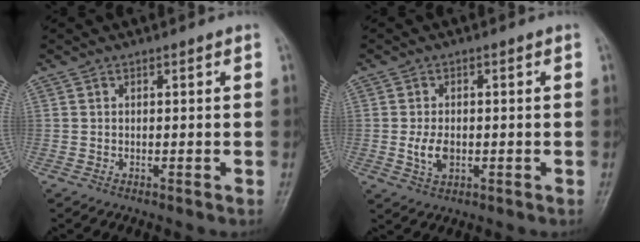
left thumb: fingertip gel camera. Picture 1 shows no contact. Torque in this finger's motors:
{"motor_torque": [0.42, 0.48, 0.52, 0.06, 0.04]}